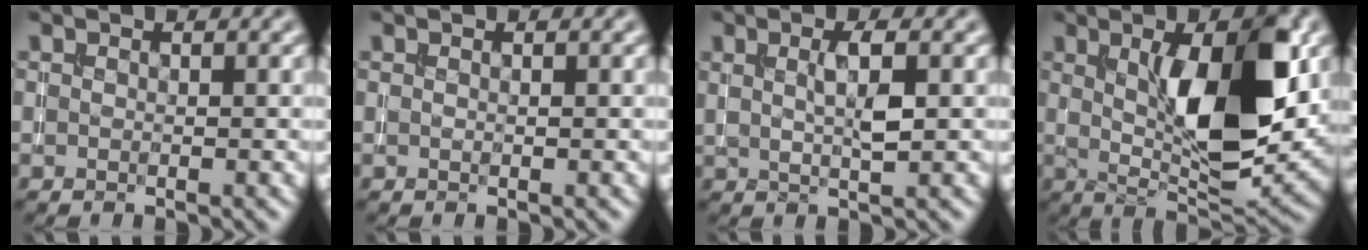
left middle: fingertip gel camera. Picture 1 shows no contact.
{"total": 0.0}
{"total": 2.5, "force": [0.8, 0.5, 2.3], "torque": [-0.042, 0.004, 0.016]}
{"total": 10.5, "force": [1.9, 3.1, 9.8], "torque": [-0.143, 0.000, 0.036]}